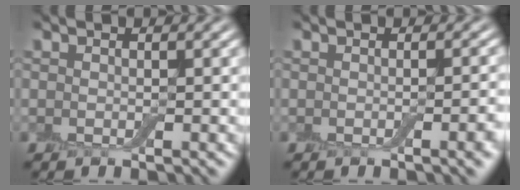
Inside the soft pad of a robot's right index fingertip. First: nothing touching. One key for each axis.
{"total": 2.6, "fx": -1.0, "fy": 0.7, "fz": 2.3, "tx": -0.025, "ty": -0.001, "tz": -0.012}